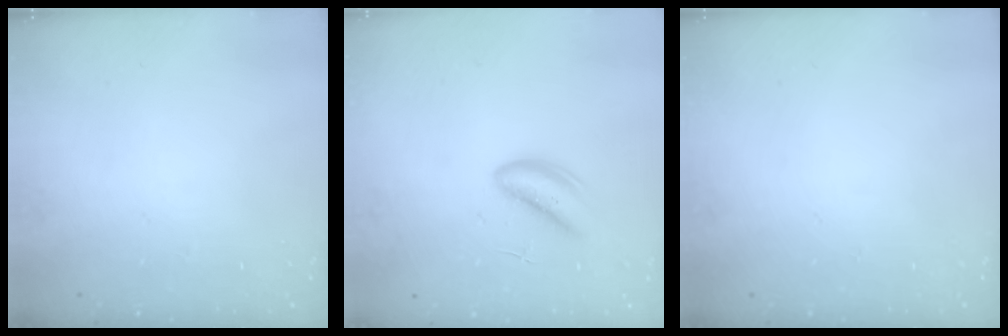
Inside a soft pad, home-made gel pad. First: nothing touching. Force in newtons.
{"total": 4.1, "press": 4.1, "slide": 0.1}
{"total": 0.0}